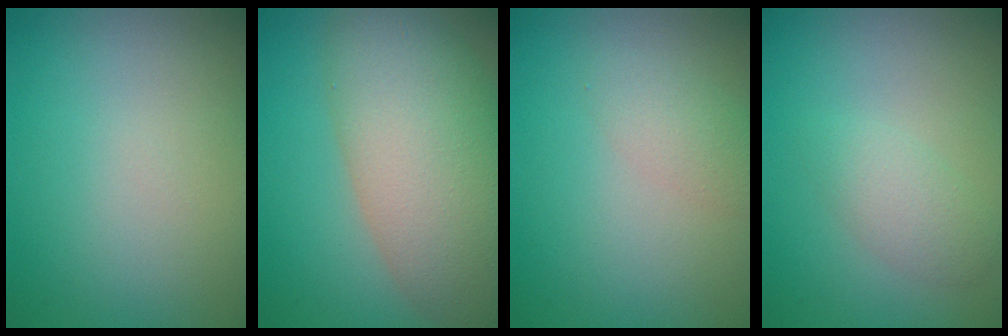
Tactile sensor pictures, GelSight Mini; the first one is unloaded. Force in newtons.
{"total": 10.3, "press": 10.3, "slide": 0.5}
{"total": 1.7, "press": 1.7, "slide": 0.1}
{"total": 1.9, "press": 1.9, "slide": 0.1}